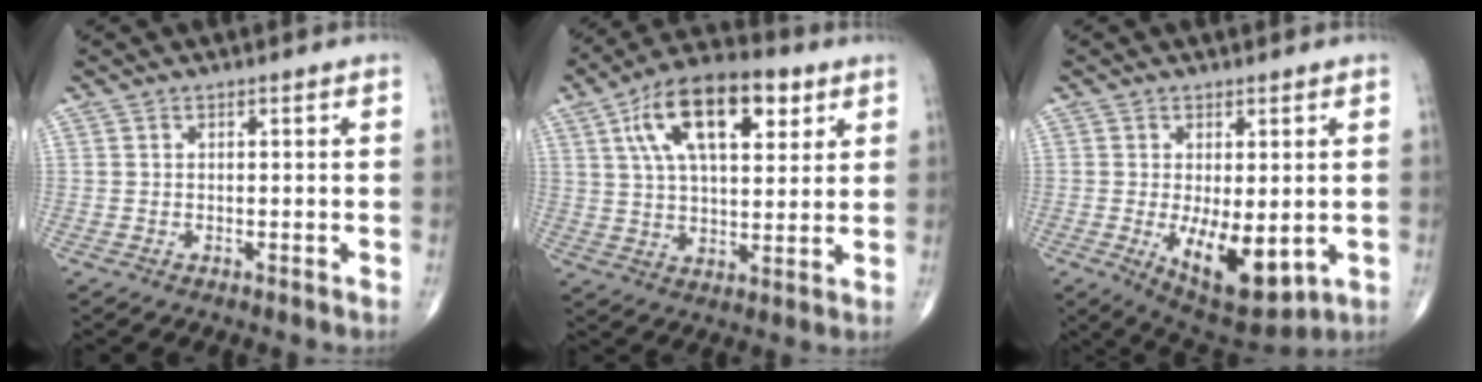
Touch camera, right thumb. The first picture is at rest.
{"total": 17.8, "force": [7.2, 8.4, 13.9], "torque": [-0.213, -0.003, 0.118]}
{"total": 11.8, "force": [-2.2, 5.3, 10.3], "torque": [-0.146, -0.024, -0.016]}